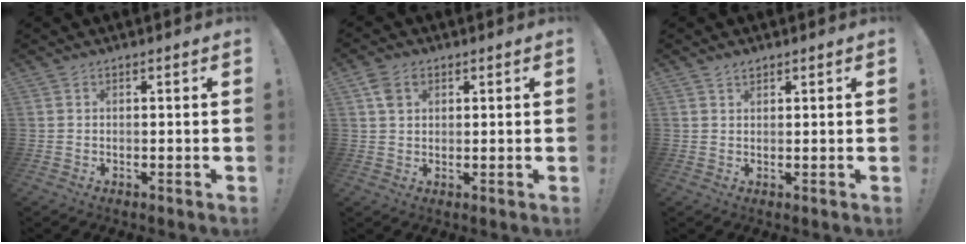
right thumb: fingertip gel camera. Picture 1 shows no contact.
{"total": 4.6, "force": [1.9, 3.3, 2.6], "torque": [-0.036, -0.001, 0.037]}
{"total": 1.8, "force": [1.5, 0.8, 0.6], "torque": [-0.004, -0.007, 0.027]}